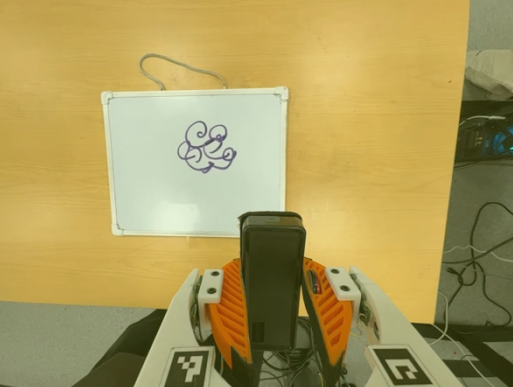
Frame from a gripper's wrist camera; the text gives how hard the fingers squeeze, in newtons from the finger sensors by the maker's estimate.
{"total": 5.8, "left": 3.7, "right": 8.0}